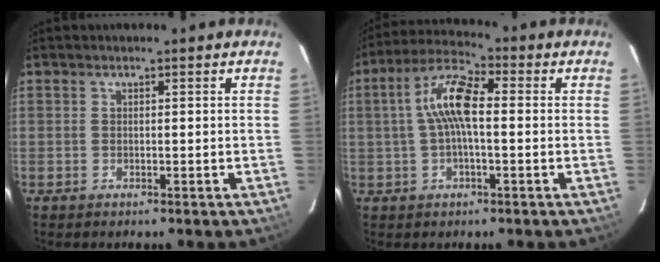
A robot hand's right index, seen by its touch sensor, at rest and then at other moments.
{"total": 9.2, "force": [0.5, 3.0, 8.6], "torque": [-0.176, 0.023, 0.005]}